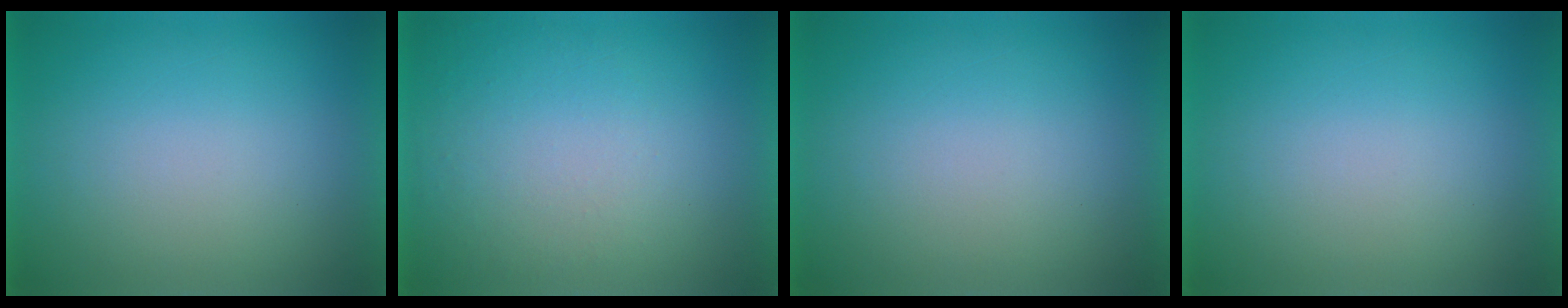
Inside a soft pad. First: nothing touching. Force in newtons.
{"total": 1.0}
{"total": 0.0}
{"total": 0.0}